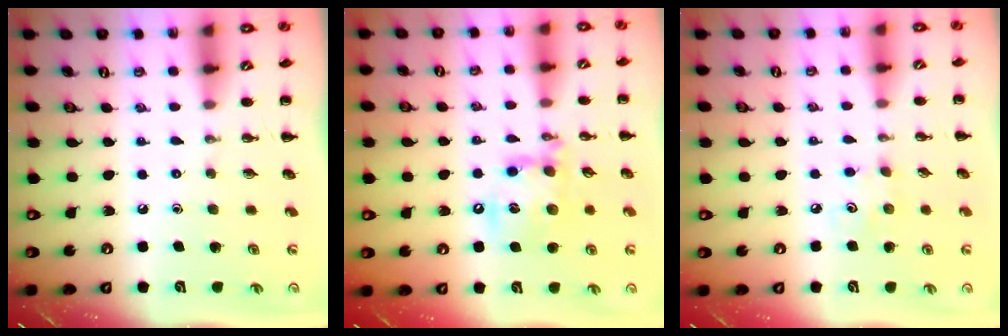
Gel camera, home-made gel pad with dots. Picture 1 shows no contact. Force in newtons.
{"total": 14.7, "press": 14.5, "slide": 2.7}
{"total": 3.6, "press": 3.5, "slide": 0.9}